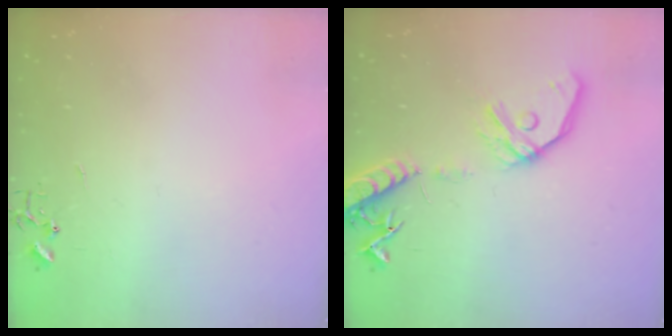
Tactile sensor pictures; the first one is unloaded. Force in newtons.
{"total": 15.4, "press": 15.2, "slide": 2.8}